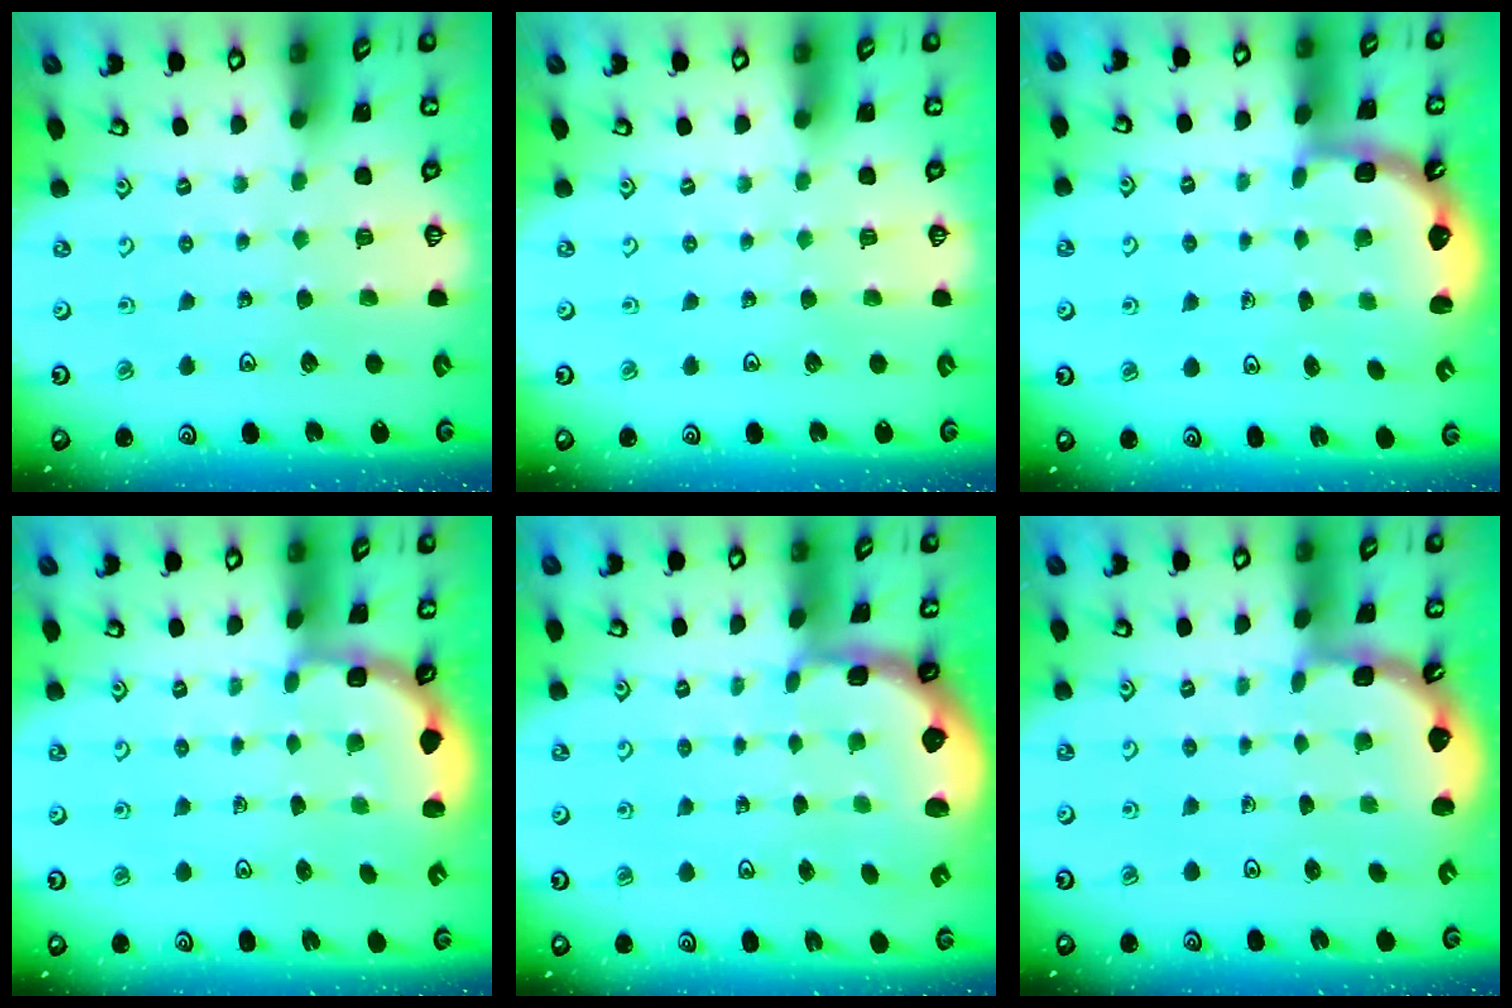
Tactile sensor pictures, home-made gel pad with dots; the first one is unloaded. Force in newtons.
{"total": 0.0}
{"total": 2.5, "press": 2.1, "slide": 1.3}
{"total": 2.9, "press": 2.5, "slide": 1.4}
{"total": 2.4, "press": 1.7, "slide": 1.7}
{"total": 2.1, "press": 2.1, "slide": 0.2}